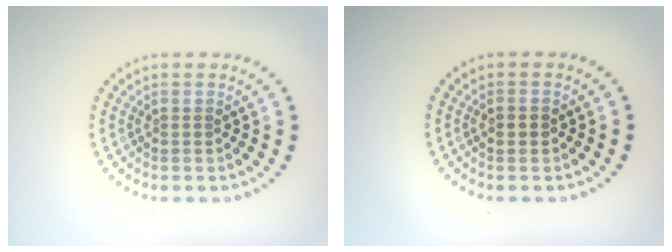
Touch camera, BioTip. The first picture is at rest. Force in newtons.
{"total": 1.5, "press": 1.5, "slide": 0.1}